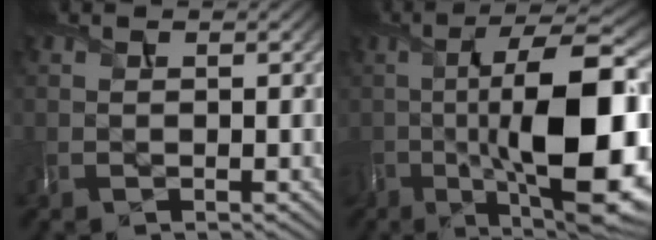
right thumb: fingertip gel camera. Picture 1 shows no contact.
{"total": 18.4, "force": [-3.5, 6.5, 16.9], "torque": [-0.274, -0.009, -0.054]}